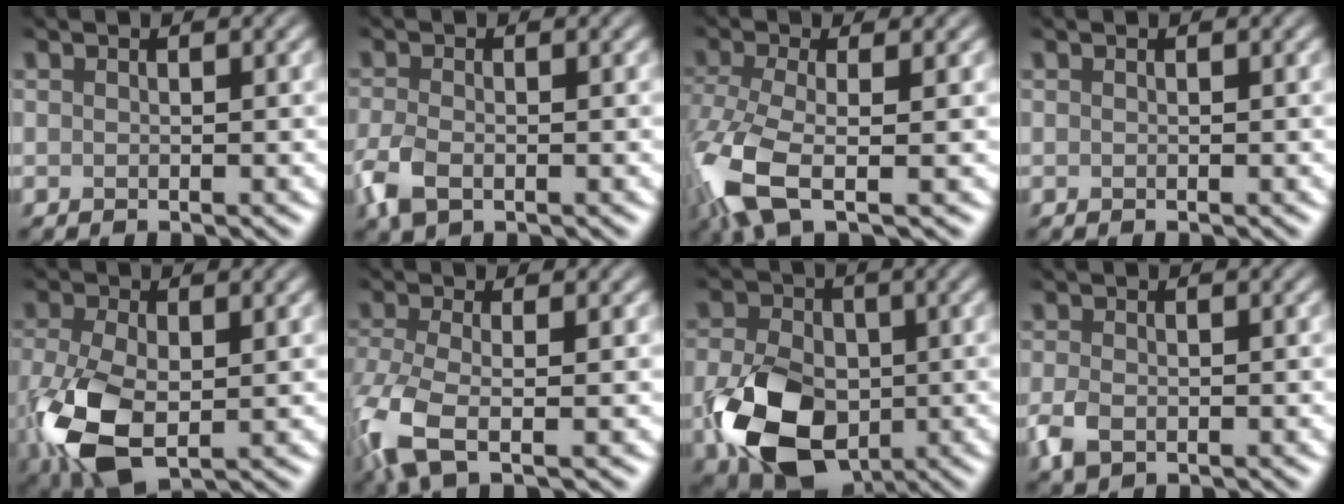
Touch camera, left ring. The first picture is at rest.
{"total": 3.0, "force": [-1.3, 1.6, 2.2], "torque": [-0.059, -0.007, -0.032]}
{"total": 7.4, "force": [-3.1, 2.7, 6.1], "torque": [-0.154, -0.017, -0.071]}
{"total": 0.0}
{"total": 7.7, "force": [-1.7, 4.6, 6.0], "torque": [-0.151, -0.025, -0.030]}
{"total": 5.7, "force": [-2.5, 2.0, 4.7], "torque": [-0.118, -0.012, -0.061]}
{"total": 10.3, "force": [-2.6, 7.2, 6.8], "torque": [-0.150, -0.021, -0.055]}
{"total": 2.4, "force": [-0.9, 1.5, 1.6], "torque": [-0.039, -0.007, -0.018]}